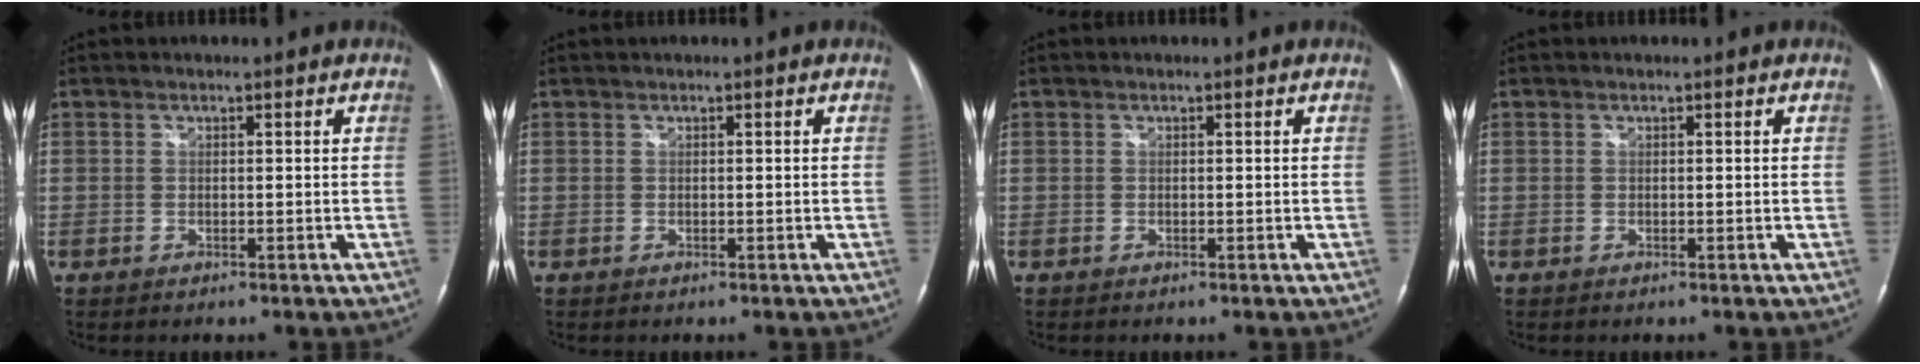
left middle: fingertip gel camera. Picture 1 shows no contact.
{"total": 0.0}
{"total": 0.0}
{"total": 0.0}